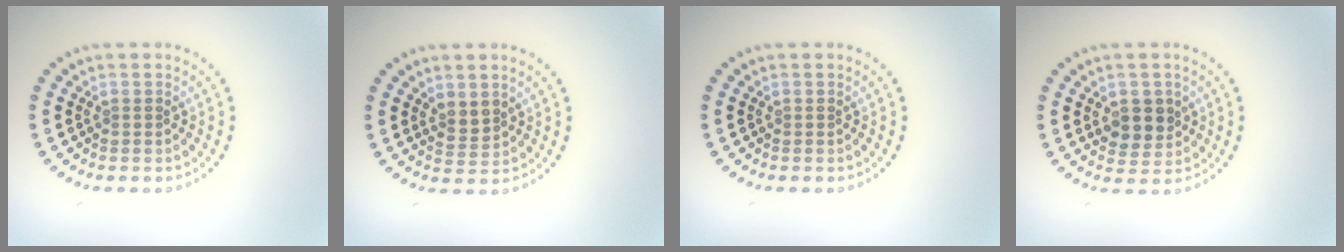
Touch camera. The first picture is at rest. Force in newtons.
{"total": 1.7, "press": 1.5, "slide": 0.8}
{"total": 0.0}
{"total": 2.8, "press": 2.6, "slide": 0.8}